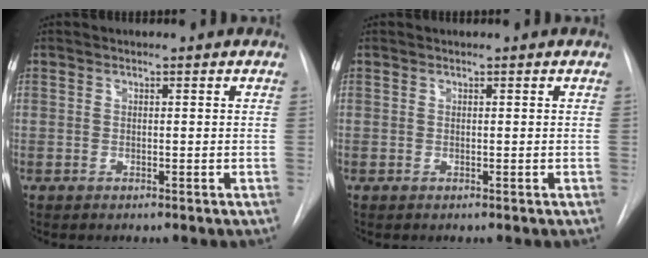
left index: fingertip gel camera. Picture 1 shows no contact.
{"total": 0.0}